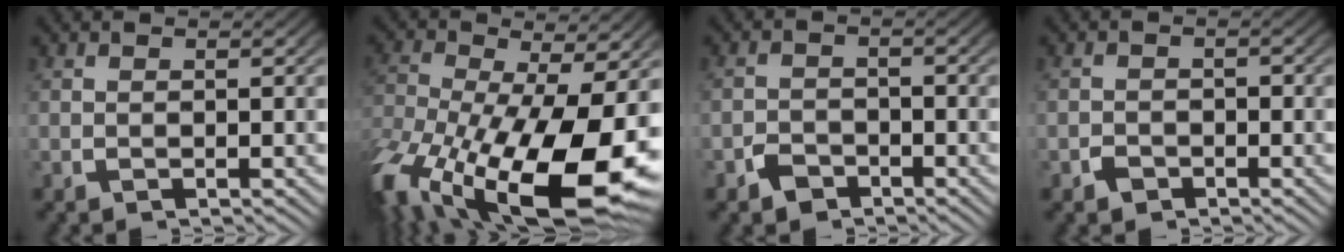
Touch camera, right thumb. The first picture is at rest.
{"total": 17.5, "force": [-6.3, 10.0, 12.9], "torque": [-0.266, -0.079, -0.057]}
{"total": 2.5, "force": [-2.0, 1.4, 0.4], "torque": [-0.006, -0.011, -0.032]}
{"total": 1.5, "force": [-1.0, 1.0, 0.4], "torque": [-0.005, -0.008, -0.017]}